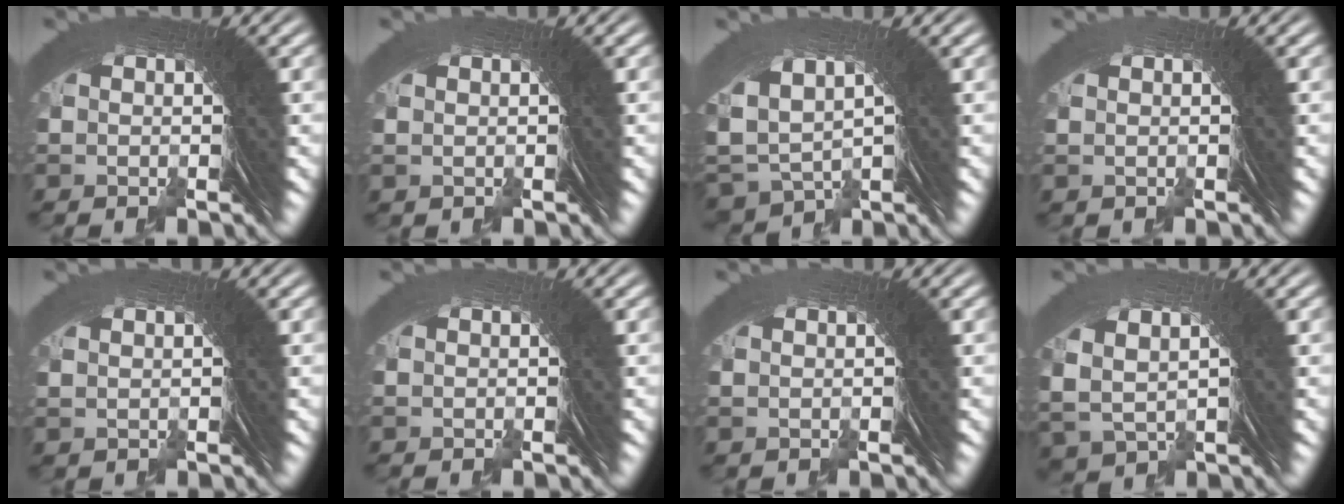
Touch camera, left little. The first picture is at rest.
{"total": 0.0}
{"total": 6.0, "force": [0.2, 5.2, 2.9], "torque": [-0.097, -0.019, 0.021]}
{"total": 0.0}
{"total": 0.5, "force": [0.4, -0.1, -0.2], "torque": [0.014, 0.002, 0.013]}
{"total": 0.8, "force": [-0.2, -0.4, -0.7], "torque": [0.014, 0.004, -0.002]}
{"total": 0.0}
{"total": 3.4, "force": [0.9, 2.9, 1.7], "torque": [-0.044, -0.006, 0.027]}